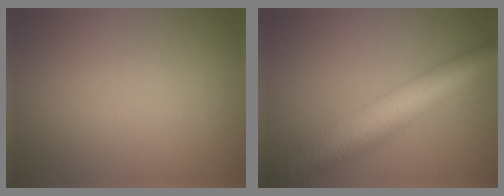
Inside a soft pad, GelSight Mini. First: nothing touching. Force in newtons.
{"total": 9.5, "press": 9.5, "slide": 0.1}